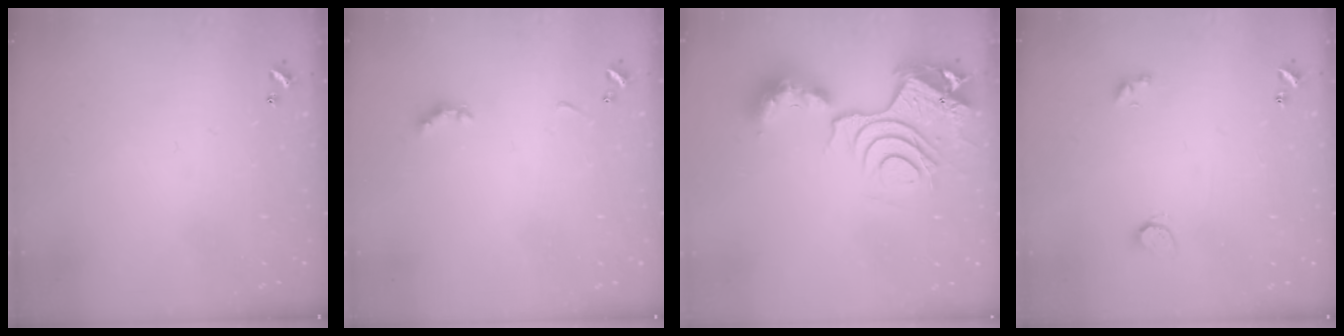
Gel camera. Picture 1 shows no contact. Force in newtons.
{"total": 2.9, "press": 2.8, "slide": 0.6}
{"total": 14.1, "press": 14.0, "slide": 1.8}
{"total": 2.3, "press": 2.3, "slide": 0.5}